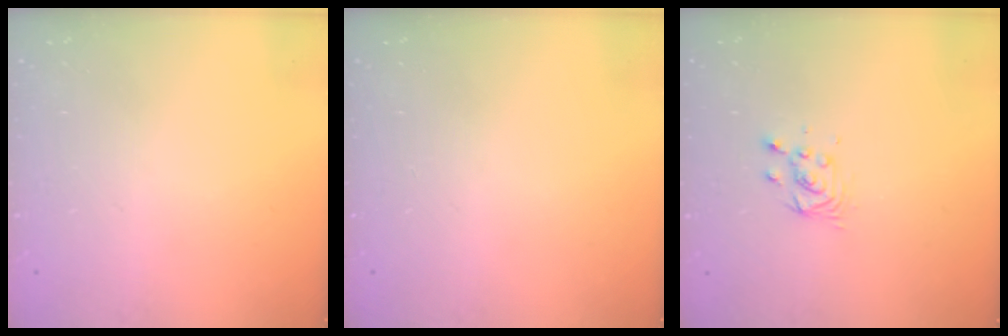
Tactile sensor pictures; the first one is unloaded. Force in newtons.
{"total": 0.0}
{"total": 3.9, "press": 3.9, "slide": 0.3}